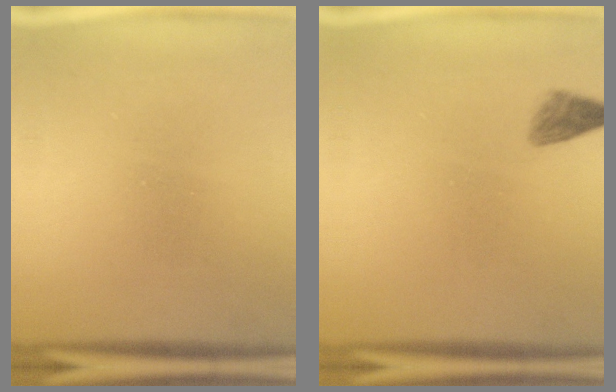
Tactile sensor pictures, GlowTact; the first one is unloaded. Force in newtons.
{"total": 1.9}